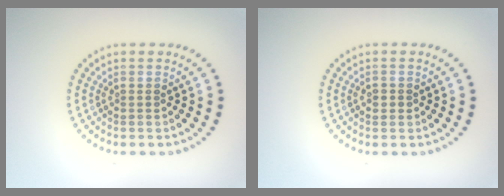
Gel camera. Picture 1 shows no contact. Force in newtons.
{"total": 1.0, "press": 0.9, "slide": 0.4}